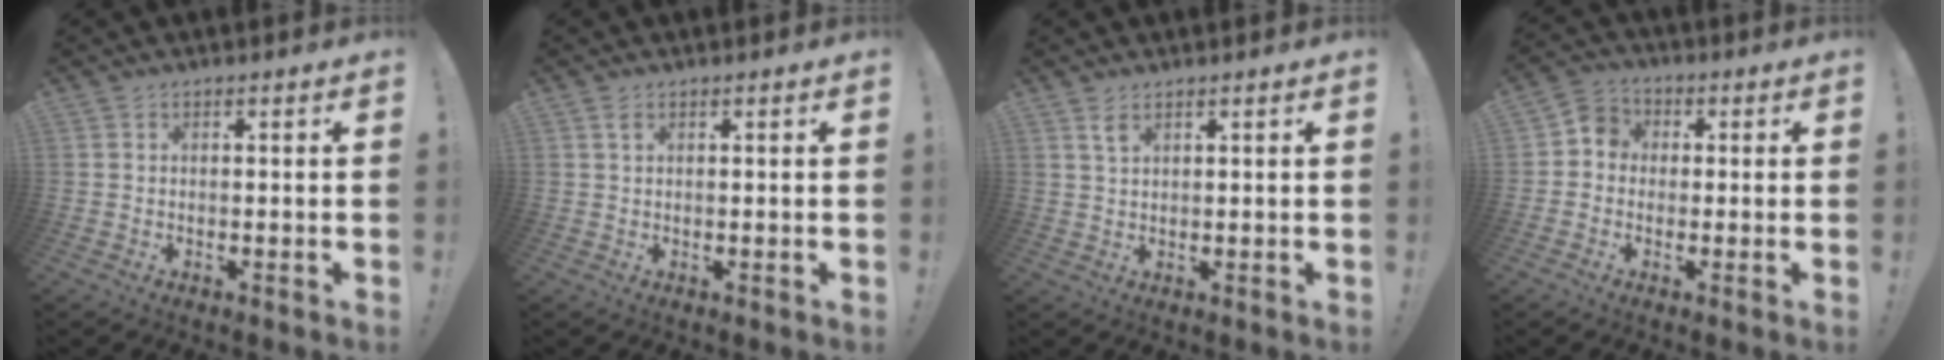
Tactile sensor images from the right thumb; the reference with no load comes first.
{"total": 1.6, "force": [0.8, 0.7, 1.2], "torque": [-0.024, 0.001, 0.014]}
{"total": 2.6, "force": [1.7, 1.2, 1.6], "torque": [-0.025, -0.007, 0.030]}
{"total": 5.2, "force": [-1.2, 4.7, 1.9], "torque": [-0.042, 0.021, -0.019]}